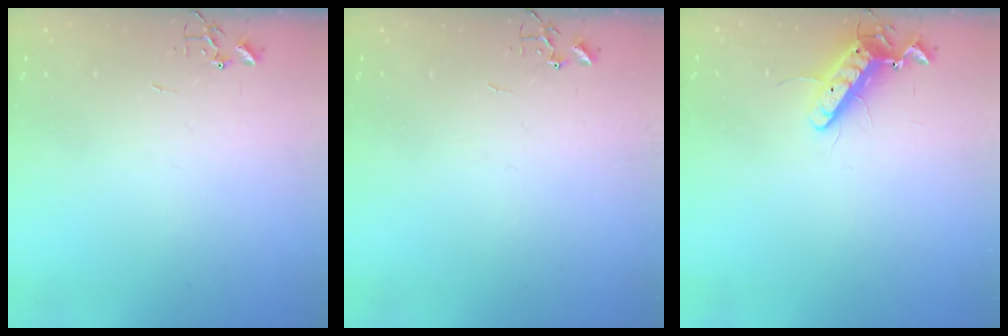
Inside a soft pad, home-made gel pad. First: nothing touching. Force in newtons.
{"total": 0.0}
{"total": 11.2, "press": 11.1, "slide": 1.4}